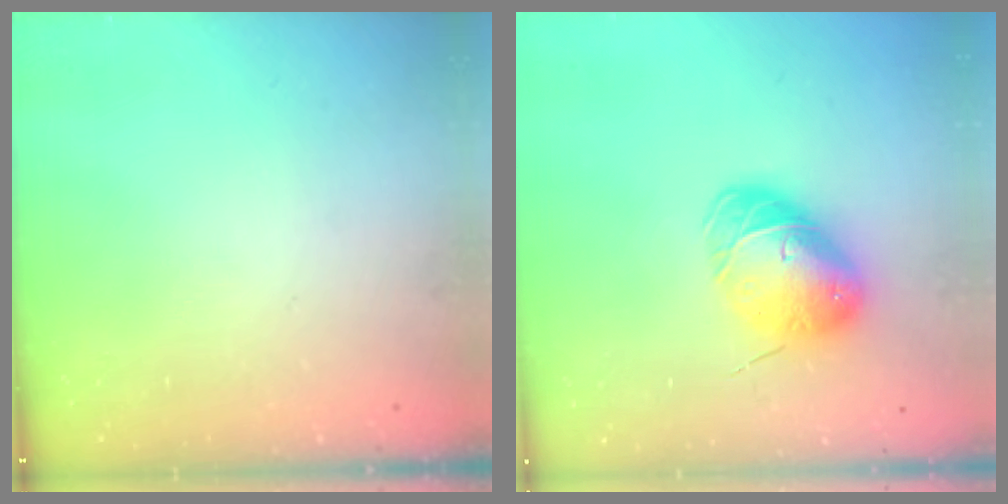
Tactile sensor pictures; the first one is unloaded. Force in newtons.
{"total": 9.2, "press": 9.0, "slide": 2.1}